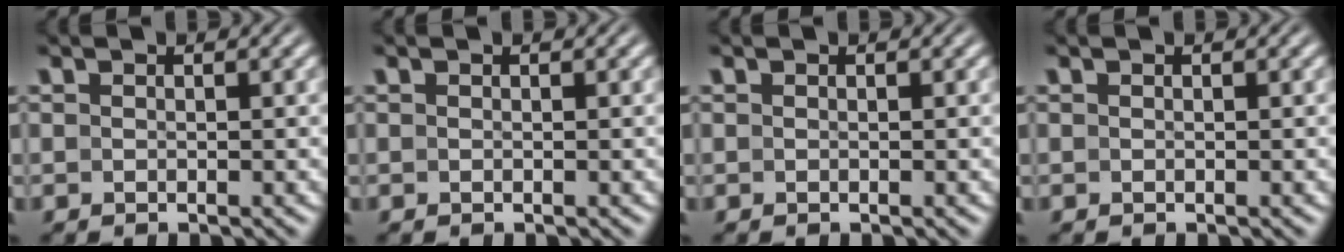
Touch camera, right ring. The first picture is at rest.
{"total": 0.0}
{"total": 0.0}
{"total": 0.0}